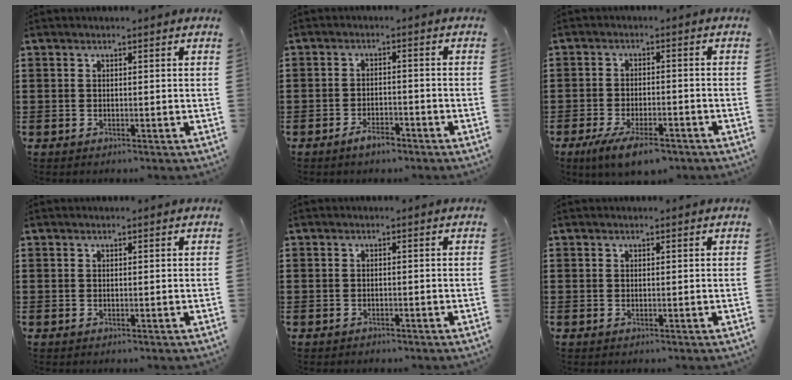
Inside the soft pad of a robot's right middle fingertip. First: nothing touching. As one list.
[{"total": 2.9, "force": [-2.4, 0.9, 1.4], "torque": [-0.023, 0.006, -0.046]}, {"total": 5.7, "force": [-4.2, 1.6, 3.5], "torque": [-0.067, -0.001, -0.077]}, {"total": 0.0}, {"total": 1.0, "force": [-0.8, 0.5, -0.1], "torque": [0.002, 0.005, -0.020]}, {"total": 0.0}]